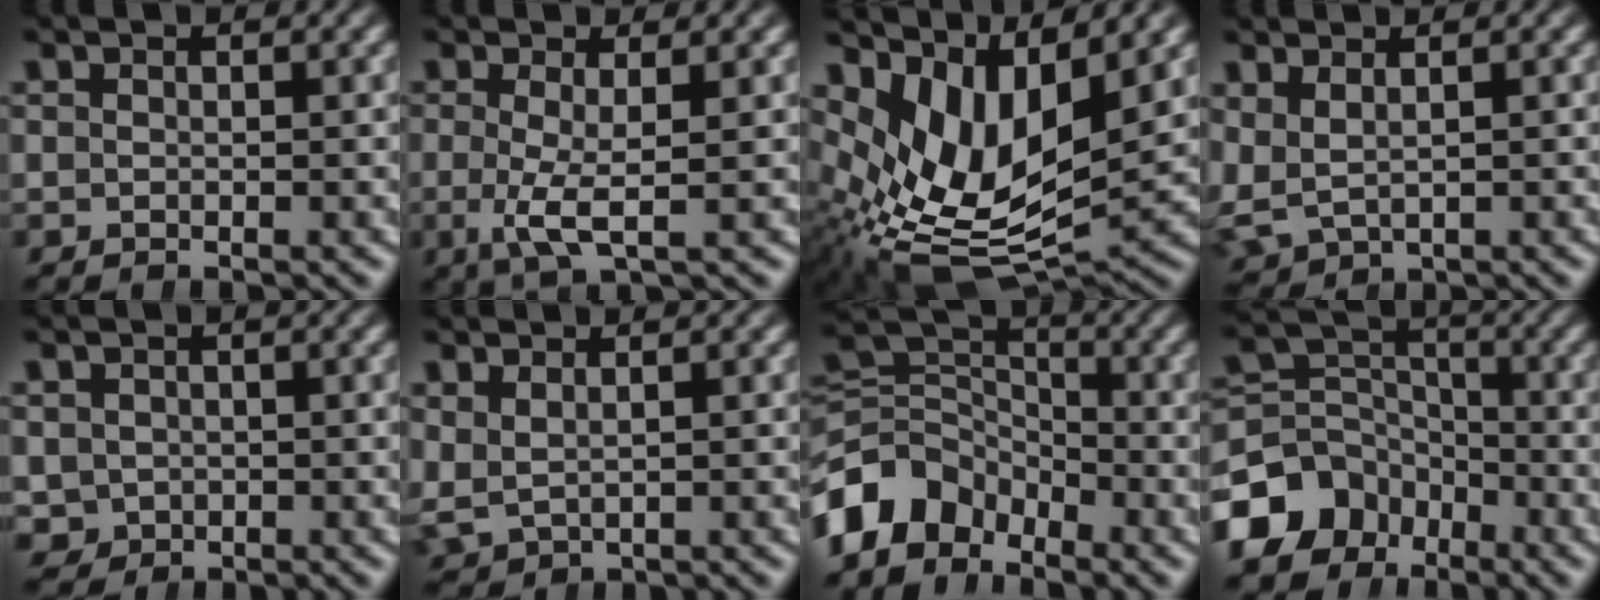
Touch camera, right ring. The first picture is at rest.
{"total": 3.6, "force": [-0.5, 0.8, 3.5], "torque": [-0.070, -0.014, -0.001]}
{"total": 13.0, "force": [0.0, 8.7, 9.6], "torque": [-0.205, -0.041, 0.018]}
{"total": 4.3, "force": [0.6, 3.9, 1.7], "torque": [-0.076, -0.023, 0.027]}
{"total": 5.4, "force": [-1.3, 4.9, 1.7], "torque": [-0.054, -0.038, -0.003]}
{"total": 2.6, "force": [0.9, 2.2, 1.0], "torque": [-0.040, -0.008, 0.031]}
{"total": 10.5, "force": [-2.3, 9.0, 4.8], "torque": [-0.103, -0.027, -0.046]}
{"total": 9.3, "force": [-2.9, 7.9, 3.9], "torque": [-0.068, -0.037, -0.044]}